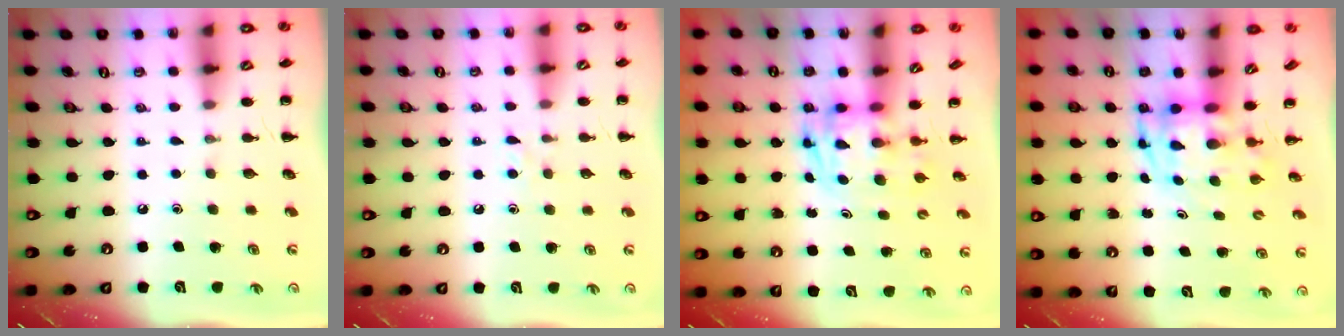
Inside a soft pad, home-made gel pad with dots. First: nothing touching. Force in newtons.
{"total": 3.3, "press": 3.1, "slide": 1.1}
{"total": 2.8, "press": 2.8, "slide": 0.5}
{"total": 3.5, "press": 3.4, "slide": 0.8}